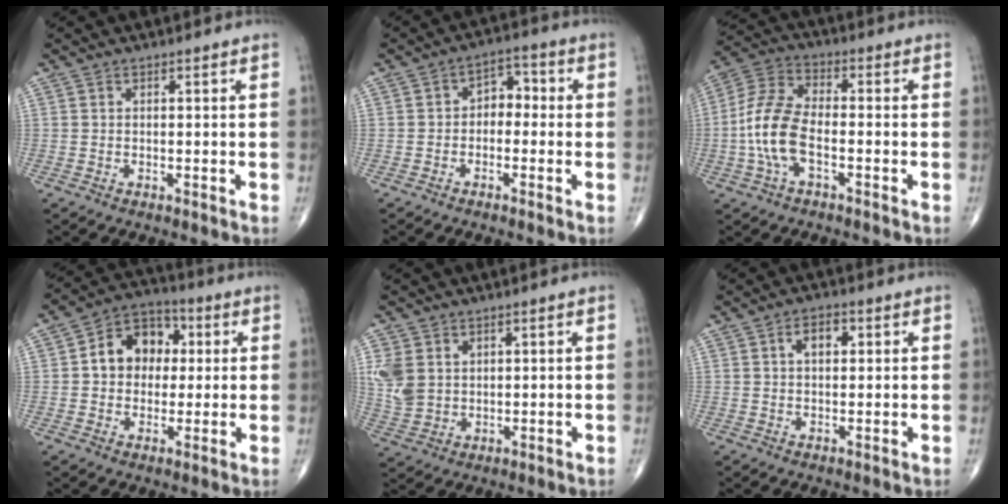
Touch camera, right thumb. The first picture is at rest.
{"total": 4.8, "force": [-0.7, 3.5, 3.2], "torque": [-0.023, 0.024, -0.025]}
{"total": 11.1, "force": [-2.6, 5.4, 9.3], "torque": [-0.201, 0.032, -0.058]}
{"total": 11.1, "force": [1.7, 8.7, 6.7], "torque": [-0.067, 0.020, 0.017]}
{"total": 7.4, "force": [2.1, 5.8, 4.0], "torque": [-0.074, -0.007, 0.053]}
{"total": 4.2, "force": [1.3, 2.4, 3.2], "torque": [-0.044, 0.004, 0.017]}